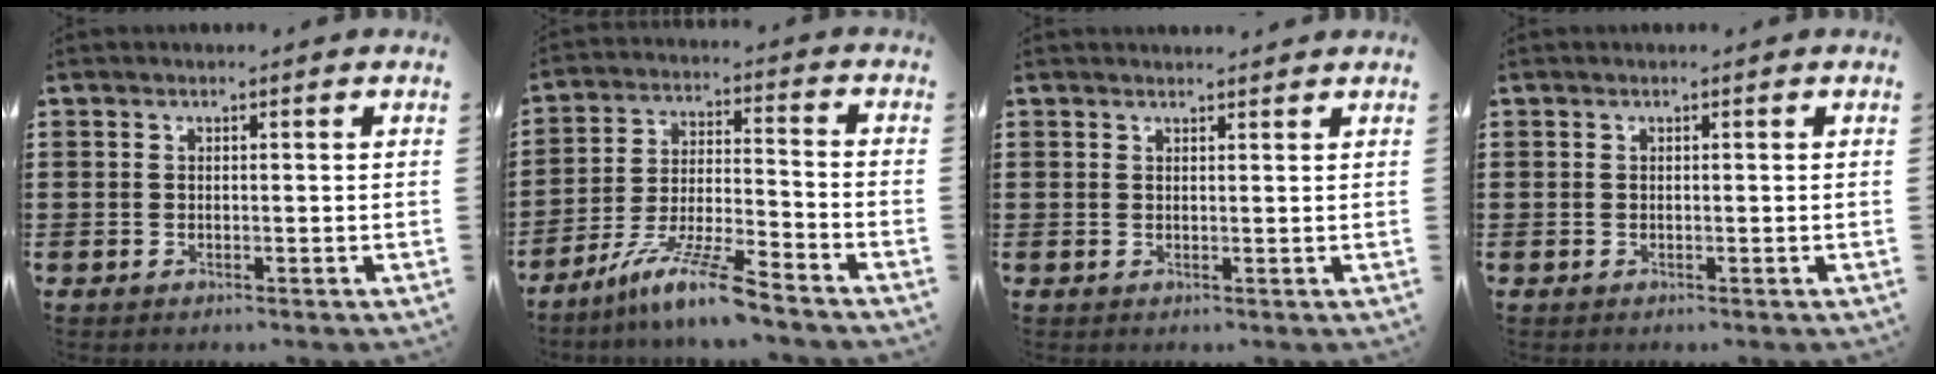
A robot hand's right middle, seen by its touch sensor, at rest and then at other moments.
{"total": 9.8, "force": [-7.9, 0.3, 5.9], "torque": [-0.121, -0.001, -0.154]}
{"total": 1.1, "force": [1.1, 0.0, 0.1], "torque": [0.003, -0.003, 0.018]}
{"total": 0.0}